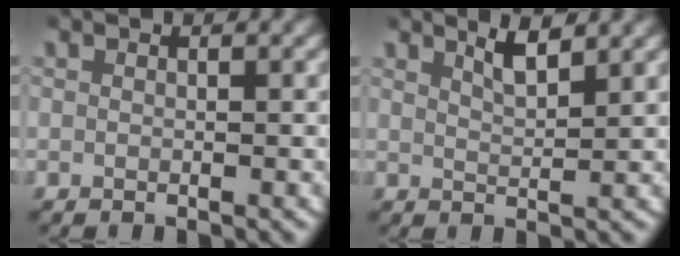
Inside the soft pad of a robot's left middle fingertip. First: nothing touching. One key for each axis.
{"total": 2.3, "fx": 2.0, "fy": 0.1, "fz": 1.2, "tx": -0.027, "ty": -0.006, "tz": 0.036}